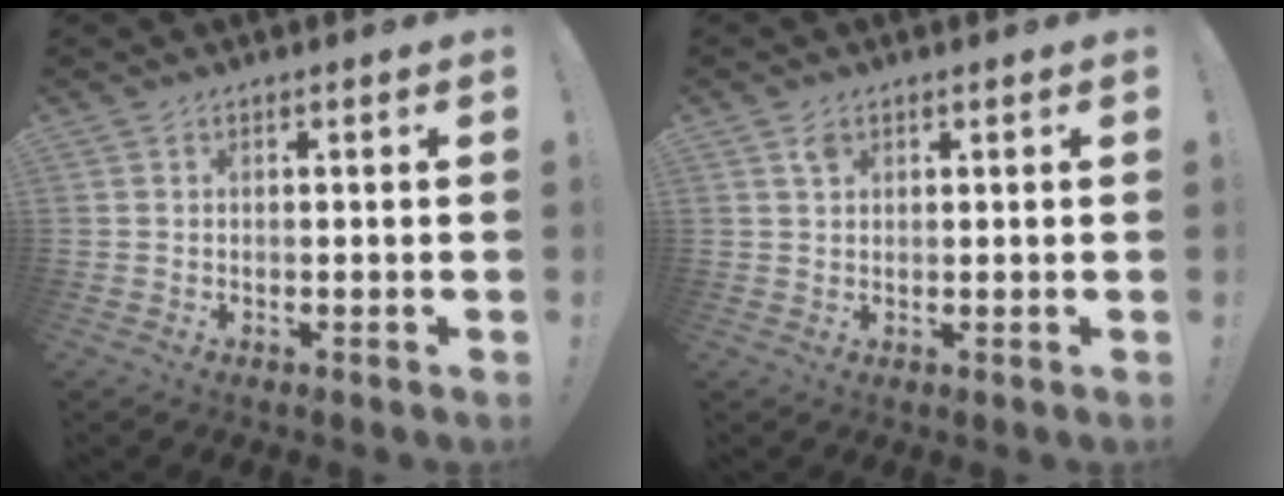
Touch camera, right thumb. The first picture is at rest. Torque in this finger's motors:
{"motor_torque": [-0.29, 0.22, 0.20, 0.15, 0.00]}